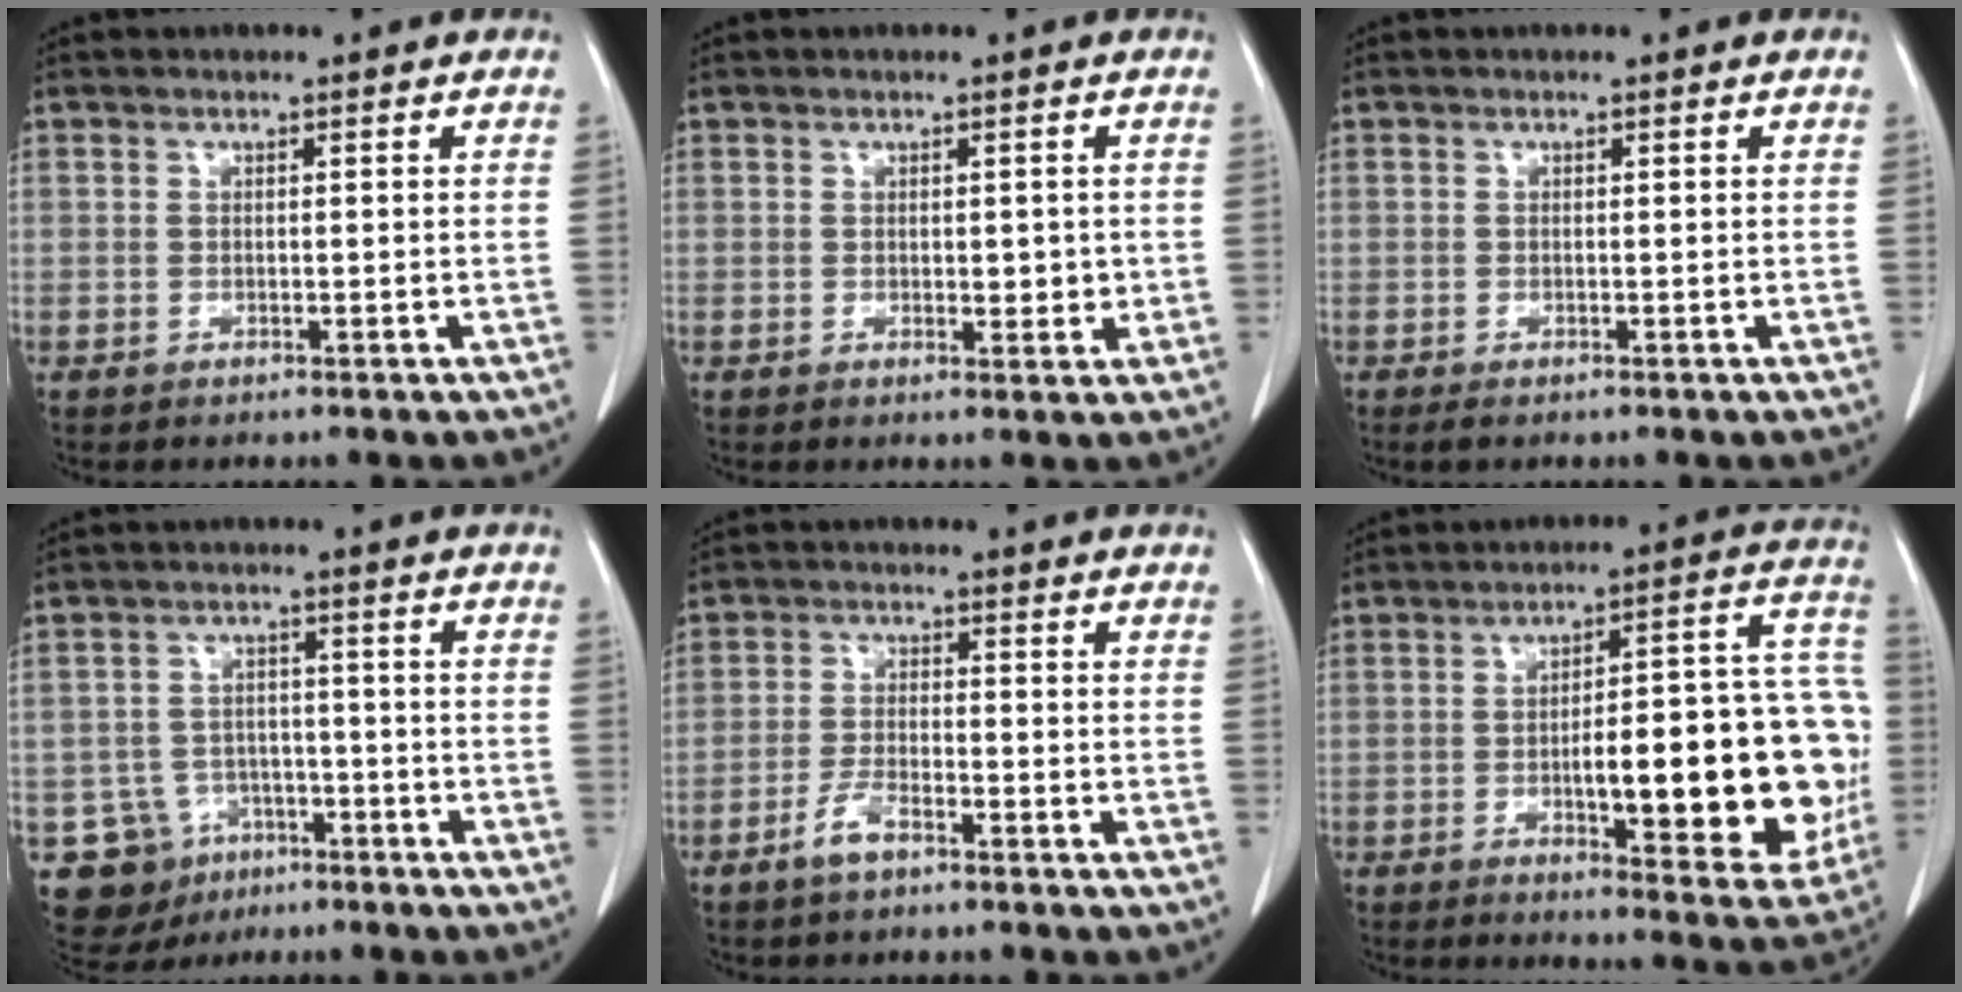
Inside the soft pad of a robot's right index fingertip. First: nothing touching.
{"total": 2.6, "force": [0.1, 1.5, 2.1], "torque": [-0.024, -0.004, 0.006]}
{"total": 0.6, "force": [-0.3, 0.3, 0.4], "torque": [-0.009, -0.003, -0.003]}
{"total": 8.7, "force": [-4.1, 7.6, 1.1], "torque": [-0.028, 0.014, -0.053]}
{"total": 3.6, "force": [-2.6, 1.0, 2.4], "torque": [-0.049, 0.002, -0.051]}
{"total": 22.7, "force": [-3.0, 5.8, 21.7], "torque": [-0.217, 0.032, -0.023]}